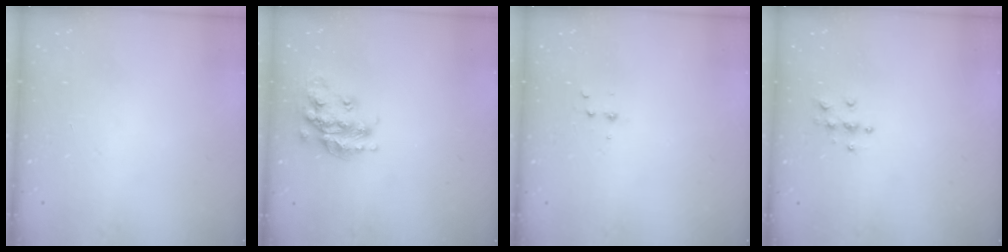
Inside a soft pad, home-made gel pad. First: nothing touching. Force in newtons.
{"total": 17.3, "press": 17.3, "slide": 1.2}
{"total": 4.0, "press": 3.9, "slide": 1.0}
{"total": 3.8, "press": 3.8, "slide": 0.5}